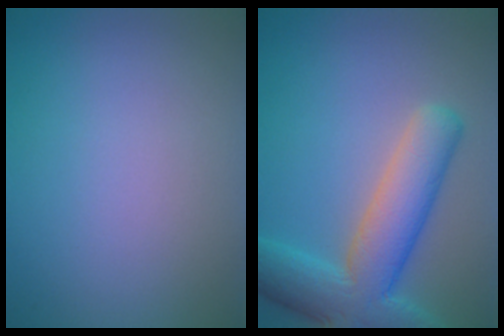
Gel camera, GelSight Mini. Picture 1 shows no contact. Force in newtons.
{"total": 8.5, "press": 8.5, "slide": 0.5}